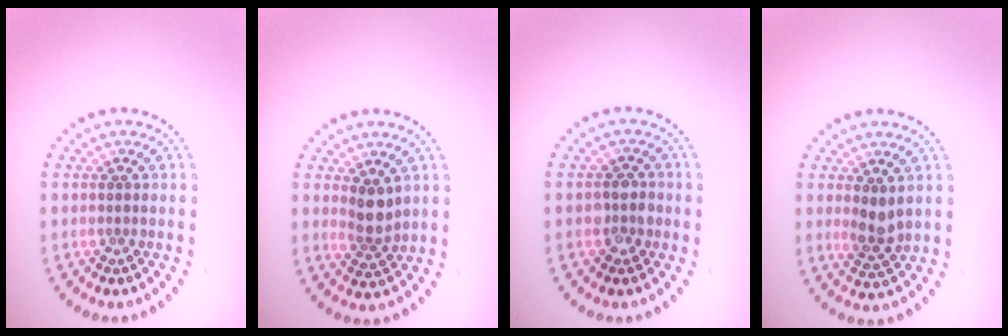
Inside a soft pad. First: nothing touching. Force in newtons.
{"total": 2.5, "press": 2.0, "slide": 1.4}
{"total": 2.2, "press": 2.1, "slide": 0.7}
{"total": 2.4, "press": 2.2, "slide": 0.8}